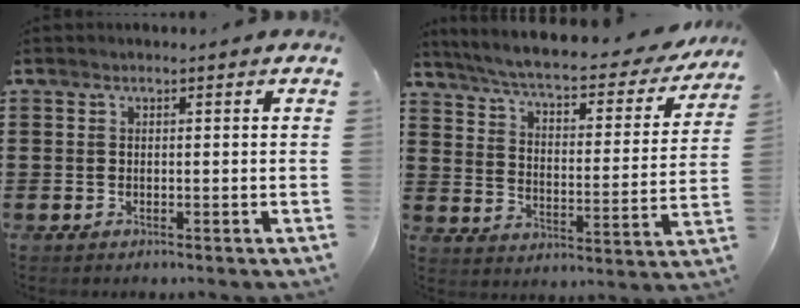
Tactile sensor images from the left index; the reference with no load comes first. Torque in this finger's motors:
{"motor_torque": [2.14, 0.00, 1.05, 0.21]}